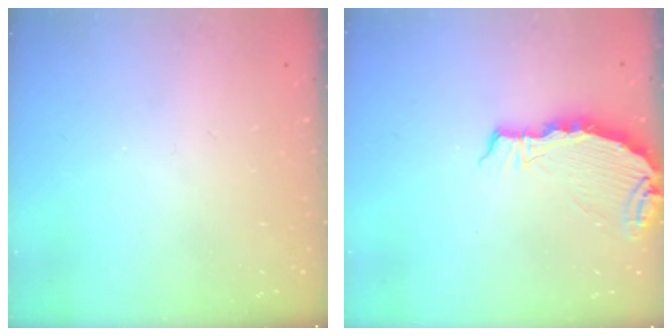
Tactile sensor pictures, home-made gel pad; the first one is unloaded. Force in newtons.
{"total": 6.9, "press": 6.9, "slide": 0.4}